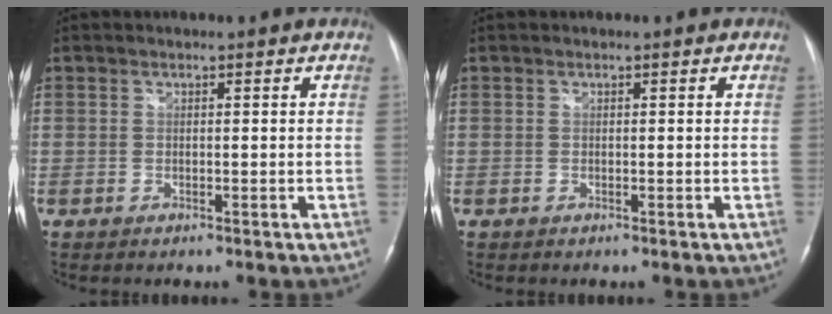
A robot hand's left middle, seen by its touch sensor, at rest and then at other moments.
{"total": 0.0}